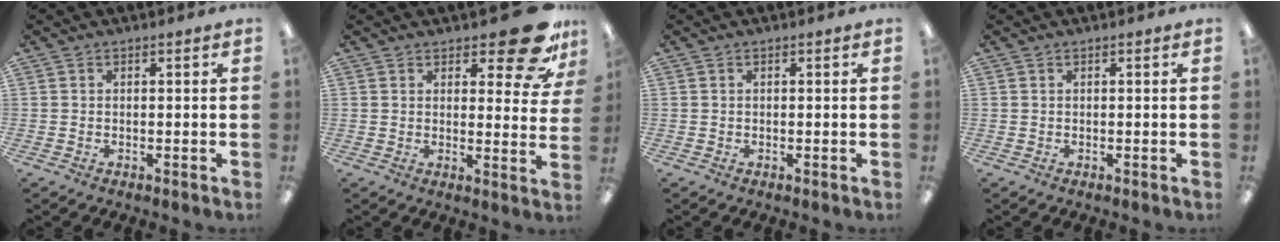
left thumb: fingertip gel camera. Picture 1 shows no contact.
{"total": 12.9, "force": [8.3, 4.8, 8.7], "torque": [-0.109, -0.049, 0.140]}
{"total": 0.0}
{"total": 0.0}